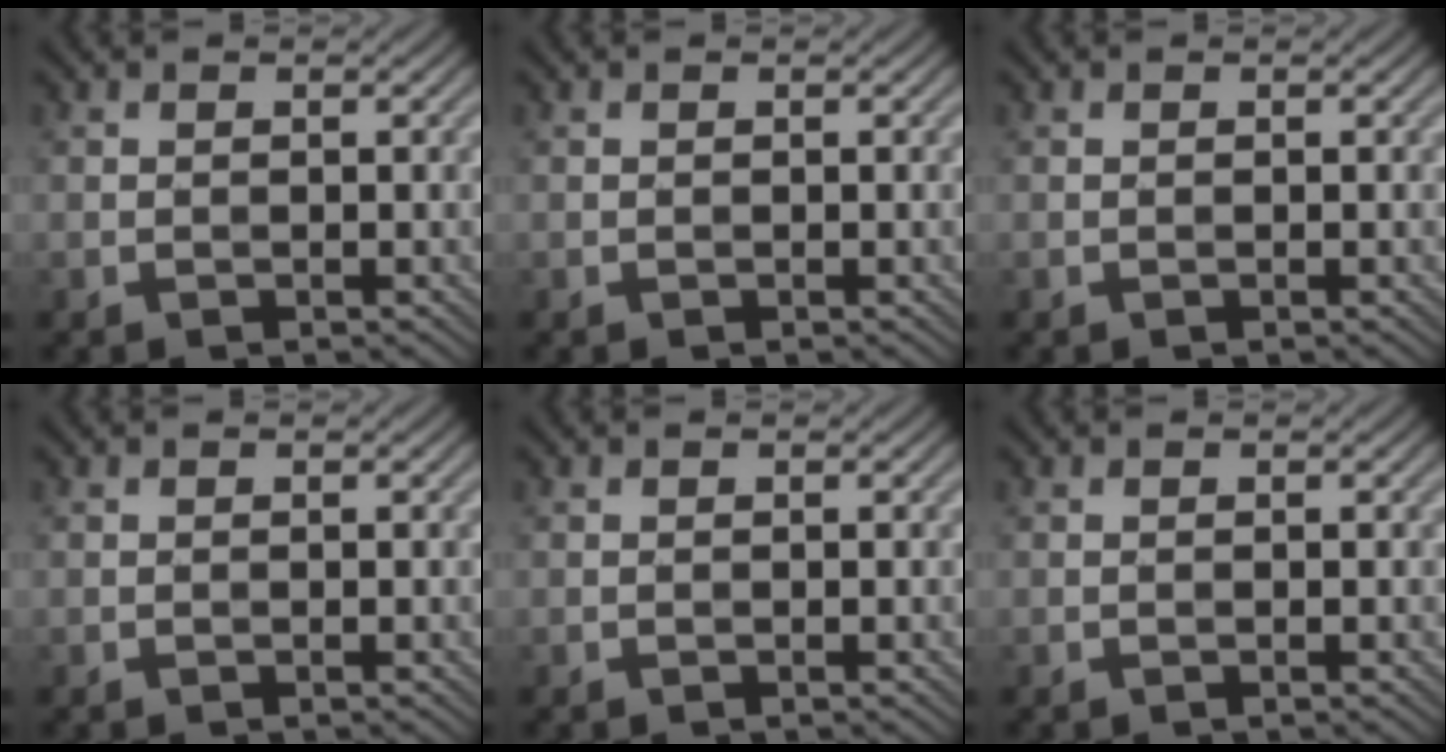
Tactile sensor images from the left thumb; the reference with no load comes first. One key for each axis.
{"total": 0.0}
{"total": 0.0}
{"total": 0.0}
{"total": 0.0}
{"total": 0.0}